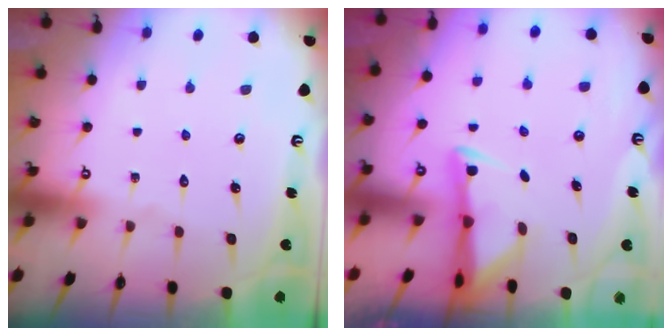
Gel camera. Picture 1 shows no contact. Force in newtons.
{"total": 3.0, "press": 2.9, "slide": 0.5}